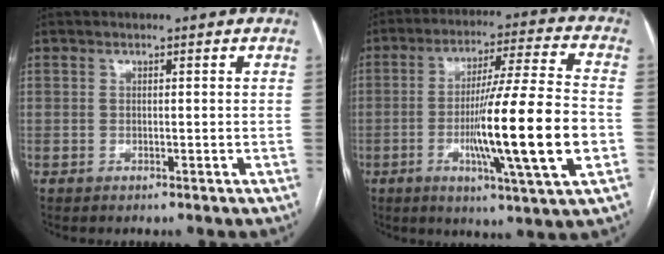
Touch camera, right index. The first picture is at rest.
{"total": 17.8, "force": [-3.8, -0.3, 17.4], "torque": [-0.292, -0.013, -0.066]}